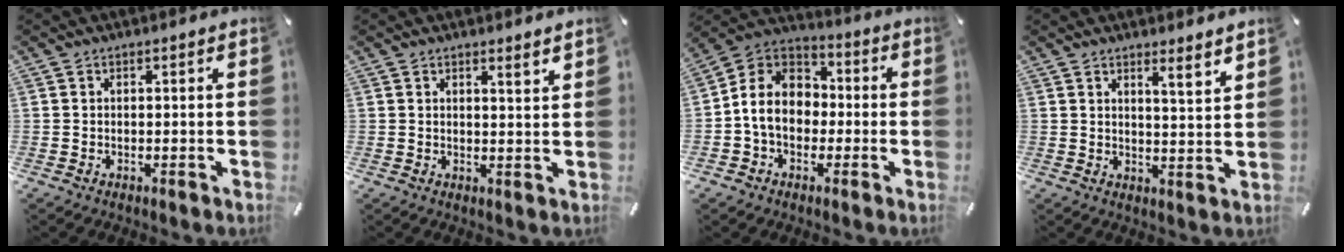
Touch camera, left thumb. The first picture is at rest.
{"total": 2.2, "force": [2.0, 0.1, 0.9], "torque": [-0.013, -0.016, 0.034]}
{"total": 10.7, "force": [-1.9, 9.3, 5.1], "torque": [-0.135, 0.022, -0.038]}
{"total": 4.4, "force": [3.8, -0.2, 2.3], "torque": [-0.029, -0.035, 0.060]}